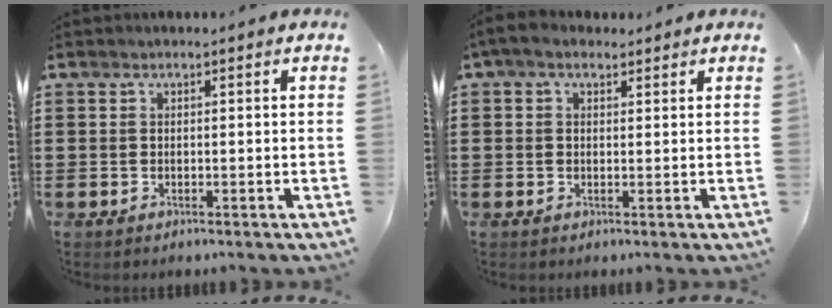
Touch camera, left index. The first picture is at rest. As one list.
[{"total": 2.2, "force": [1.1, 1.3, 1.4], "torque": [-0.029, 0.009, 0.021]}]